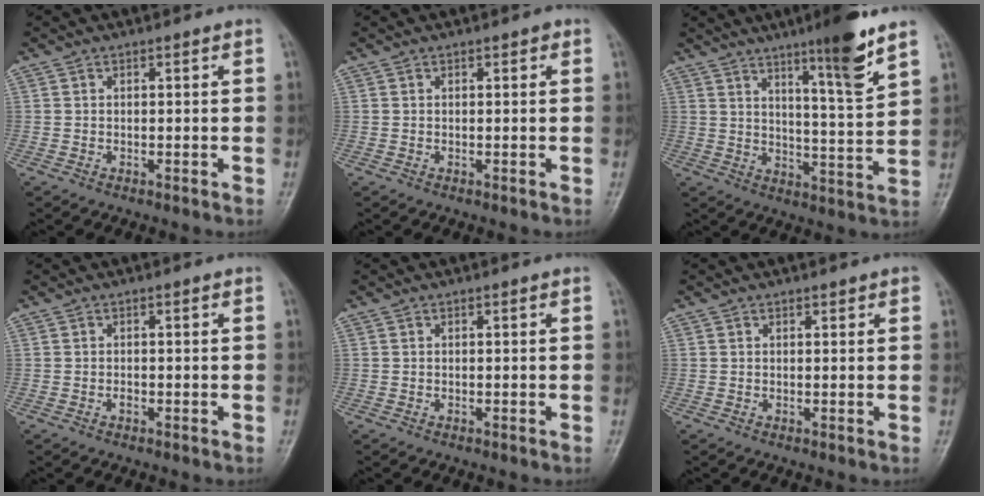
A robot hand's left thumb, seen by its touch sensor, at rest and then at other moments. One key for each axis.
{"total": 0.5, "fx": 0.2, "fy": 0.3, "fz": 0.3, "tx": 0.001, "ty": 0.001, "tz": -0.001}
{"total": 9.1, "fx": 6.0, "fy": 0.8, "fz": 6.8, "tx": -0.093, "ty": -0.041, "tz": 0.089}
{"total": 0.6, "fx": -0.3, "fy": 0.4, "fz": 0.4, "tx": -0.004, "ty": 0.001, "tz": -0.007}
{"total": 0.0}
{"total": 0.9, "fx": 0.7, "fy": 0.4, "fz": 0.4, "tx": 0.001, "ty": -0.002, "tz": 0.005}